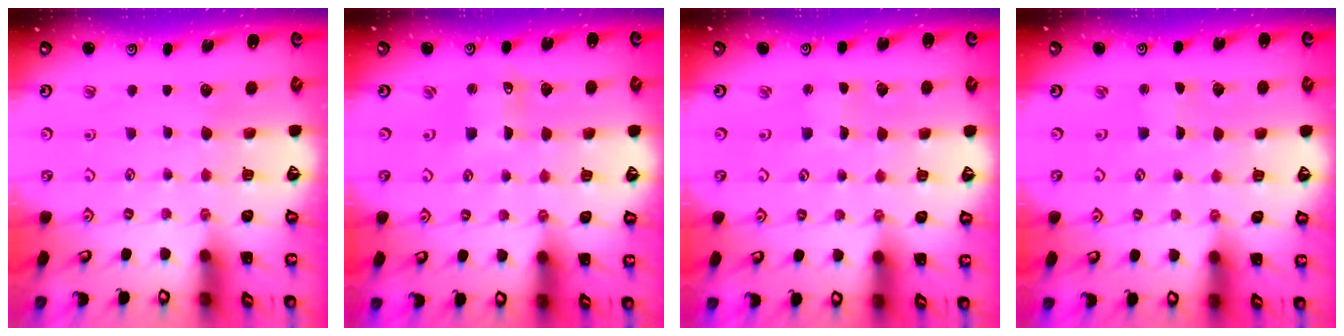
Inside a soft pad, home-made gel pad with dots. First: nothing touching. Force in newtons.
{"total": 2.3, "press": 2.3, "slide": 0.3}
{"total": 1.9, "press": 1.9, "slide": 0.3}
{"total": 1.1, "press": 1.1, "slide": 0.2}